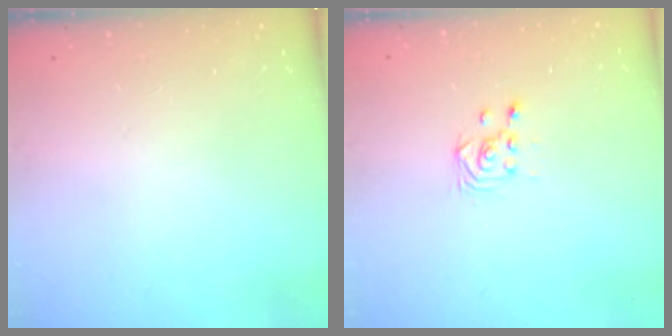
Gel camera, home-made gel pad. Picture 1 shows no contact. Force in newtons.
{"total": 3.6, "press": 3.6, "slide": 0.3}